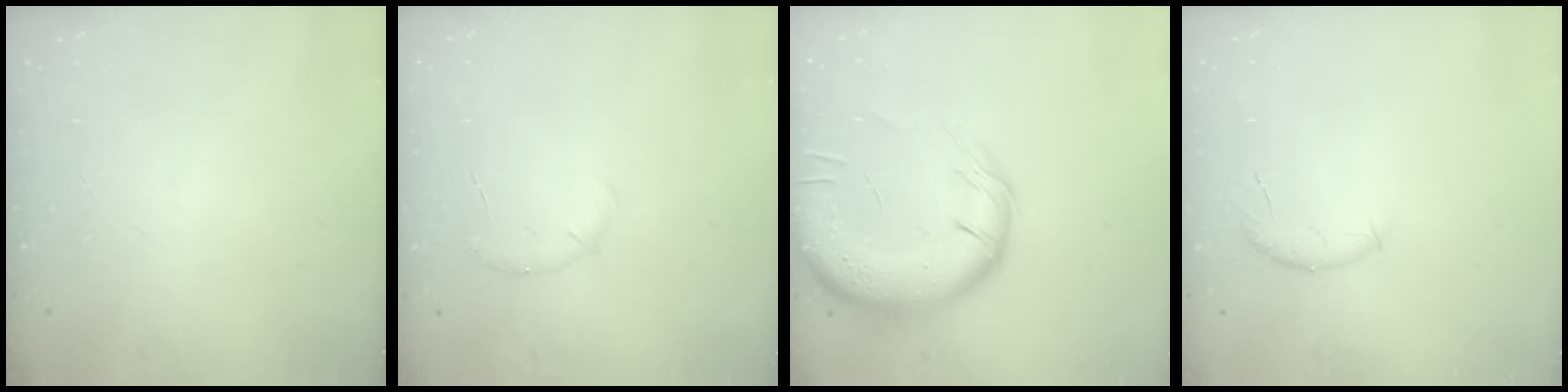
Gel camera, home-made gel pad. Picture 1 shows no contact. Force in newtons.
{"total": 6.9, "press": 6.7, "slide": 1.8}
{"total": 18.1, "press": 17.7, "slide": 3.6}
{"total": 6.1, "press": 6.0, "slide": 1.0}